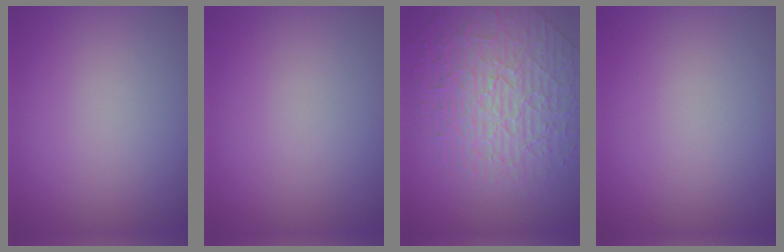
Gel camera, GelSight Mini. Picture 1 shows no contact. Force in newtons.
{"total": 0.0}
{"total": 6.4, "press": 5.4, "slide": 3.4}
{"total": 0.0}